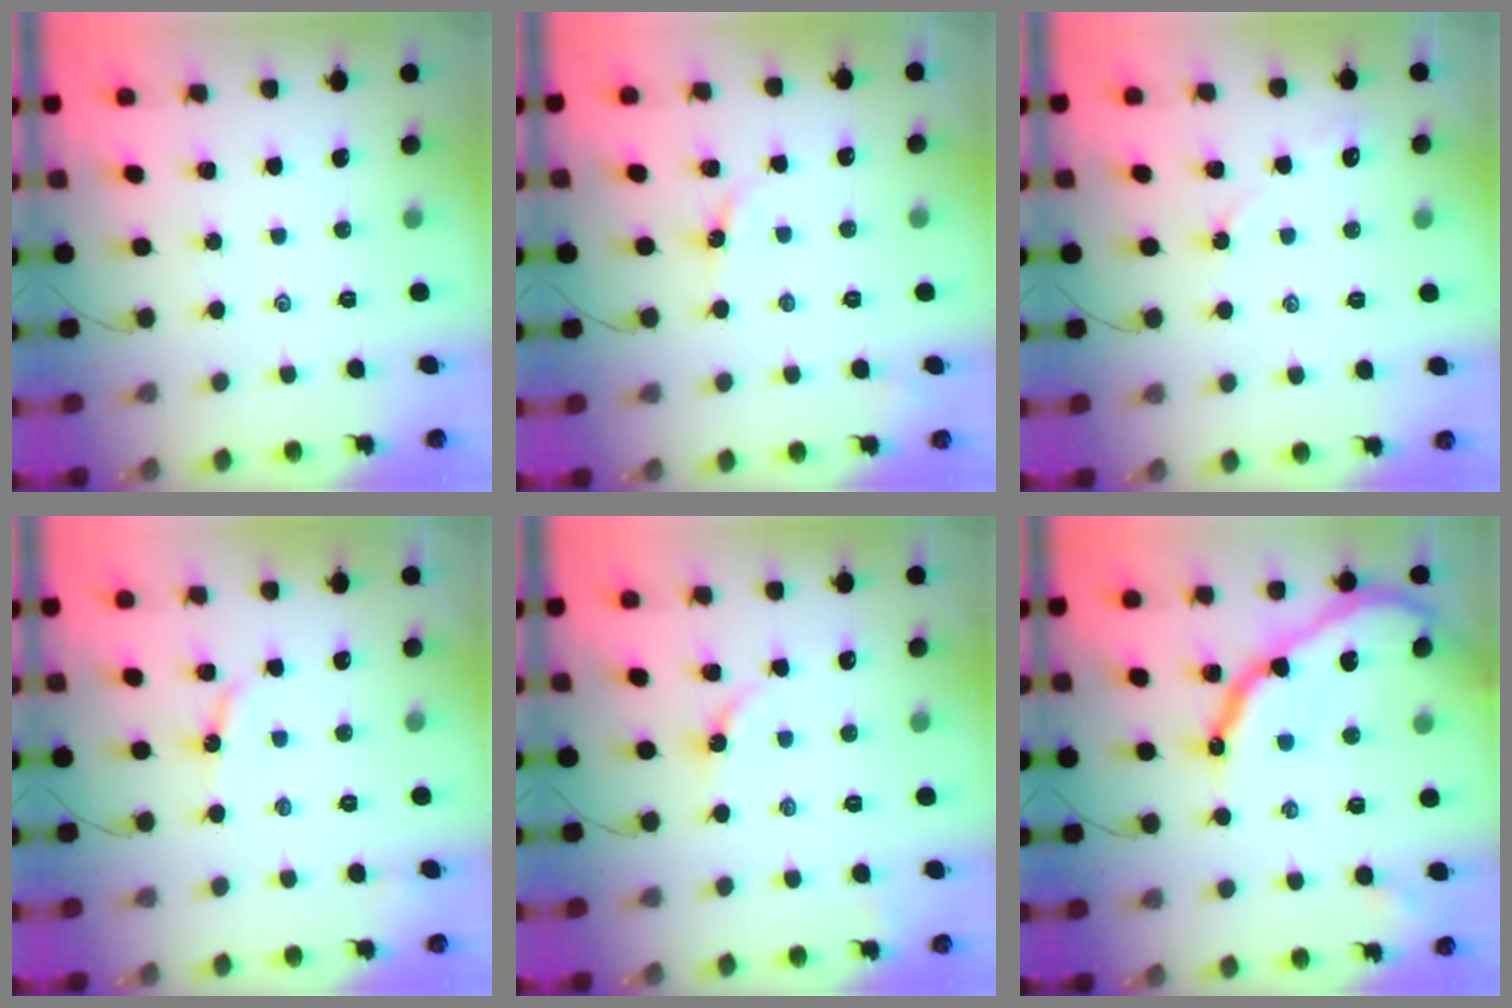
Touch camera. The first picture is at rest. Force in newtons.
{"total": 3.0, "press": 3.0, "slide": 0.4}
{"total": 4.1, "press": 4.1, "slide": 0.6}
{"total": 4.4, "press": 4.4, "slide": 0.2}
{"total": 3.4, "press": 3.4, "slide": 0.5}
{"total": 18.6, "press": 18.5, "slide": 1.5}